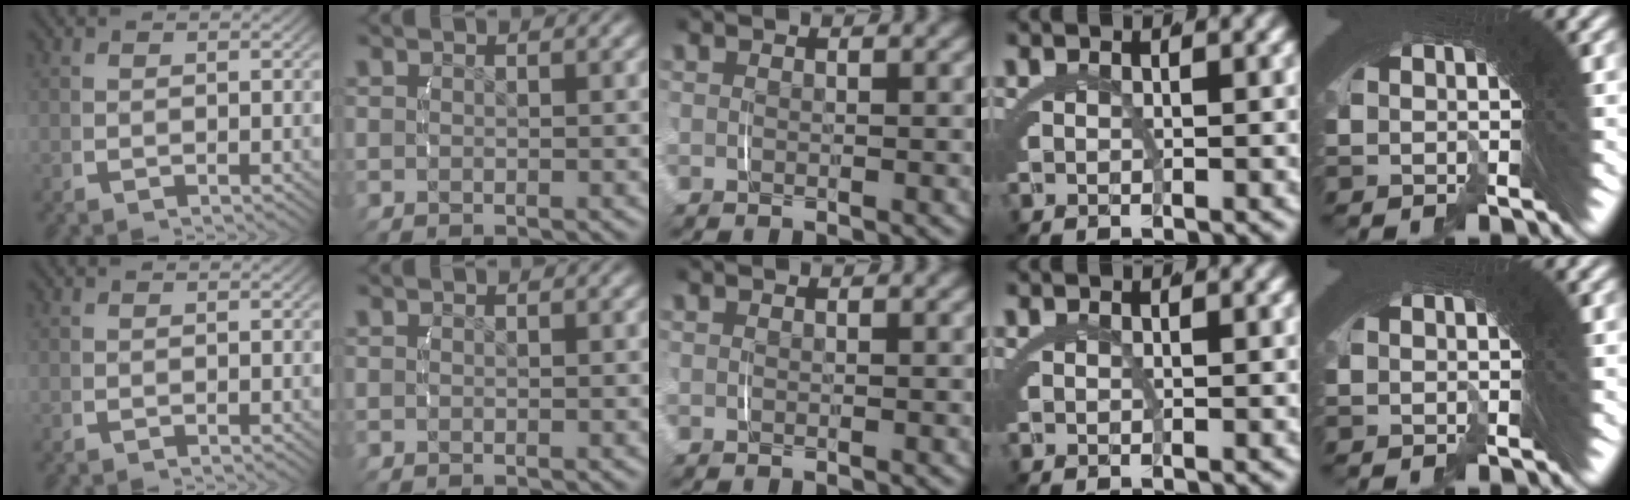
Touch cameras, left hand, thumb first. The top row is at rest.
{"ring": {"total": 0.6, "force": [-0.4, 0.4, 0.1], "torque": [-0.005, -0.003, -0.007]}}